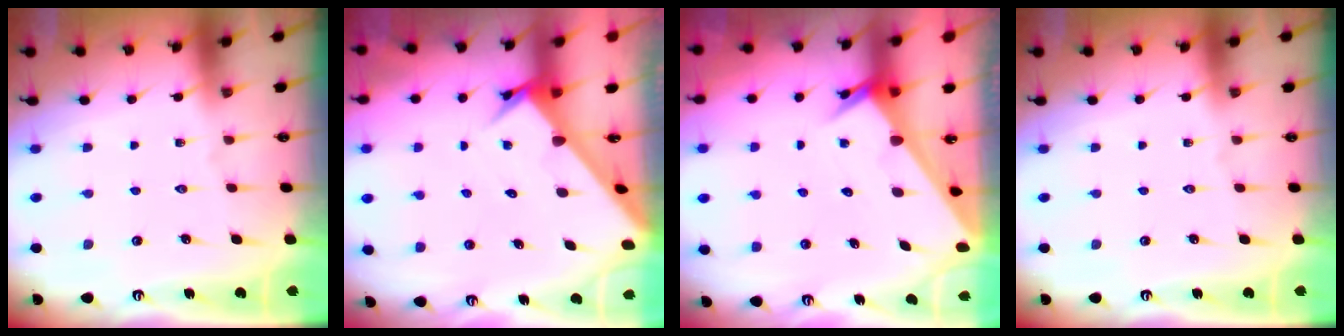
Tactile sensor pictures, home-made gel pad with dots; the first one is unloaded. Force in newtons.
{"total": 3.0, "press": 3.0, "slide": 0.3}
{"total": 2.4, "press": 2.4, "slide": 0.1}
{"total": 0.0}